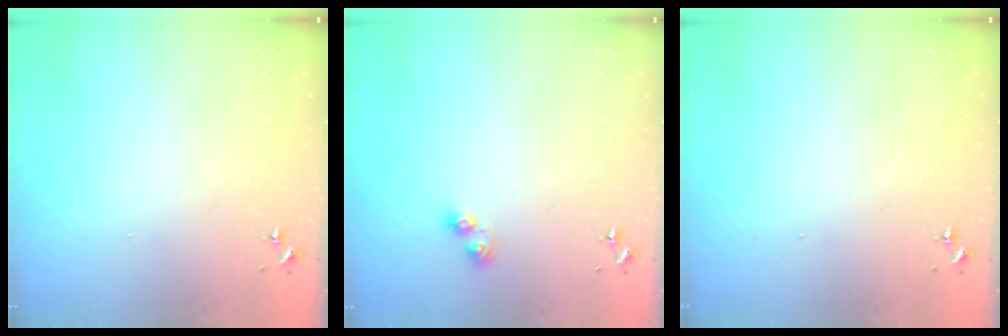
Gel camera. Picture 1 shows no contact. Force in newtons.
{"total": 6.2, "press": 6.1, "slide": 0.8}
{"total": 0.0}